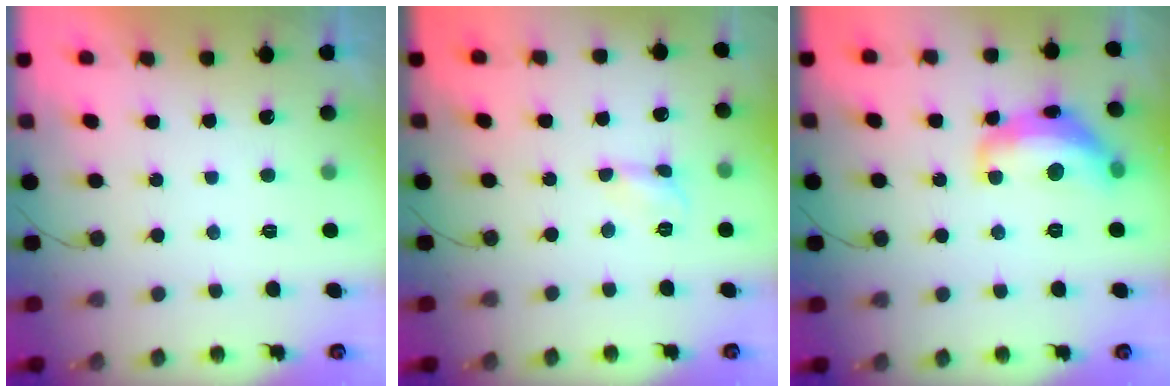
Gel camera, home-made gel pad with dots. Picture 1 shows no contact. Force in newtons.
{"total": 2.7, "press": 2.7, "slide": 0.2}
{"total": 15.6, "press": 15.6, "slide": 0.9}